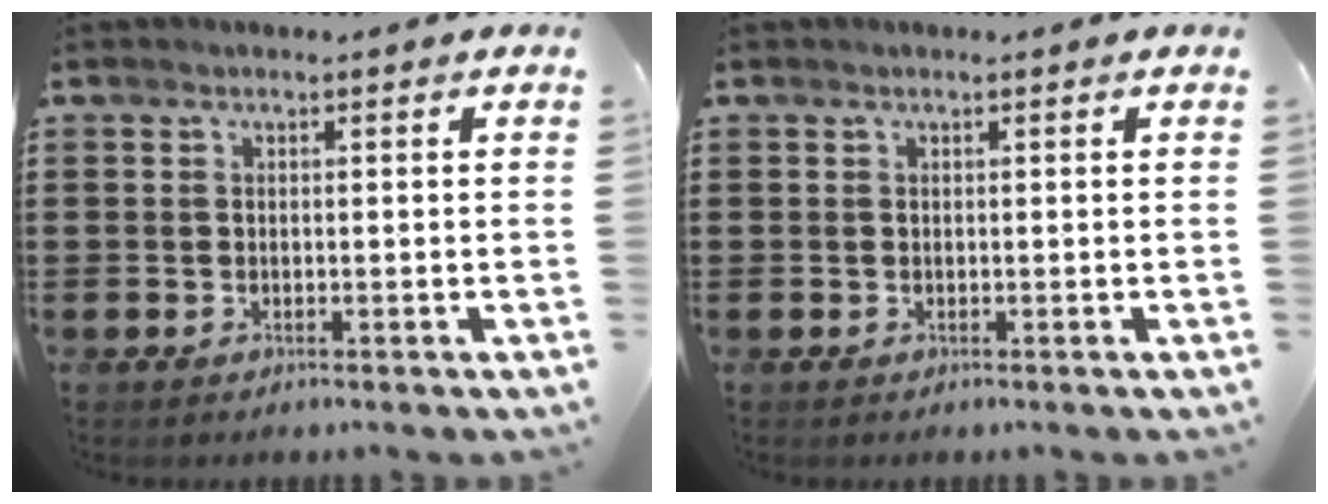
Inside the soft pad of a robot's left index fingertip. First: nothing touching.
{"total": 0.0}